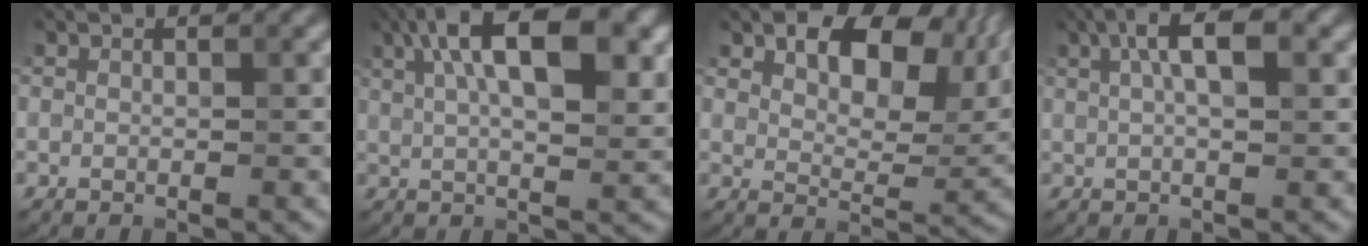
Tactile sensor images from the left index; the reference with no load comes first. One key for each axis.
{"total": 12.1, "fx": 4.4, "fy": 4.9, "fz": 10.1, "tx": -0.143, "ty": 0.018, "tz": 0.054}
{"total": 11.6, "fx": 5.7, "fy": 6.6, "fz": 7.6, "tx": -0.100, "ty": 0.005, "tz": 0.093}
{"total": 5.0, "fx": 1.9, "fy": 1.5, "fz": 4.4, "tx": -0.072, "ty": 0.011, "tz": 0.025}